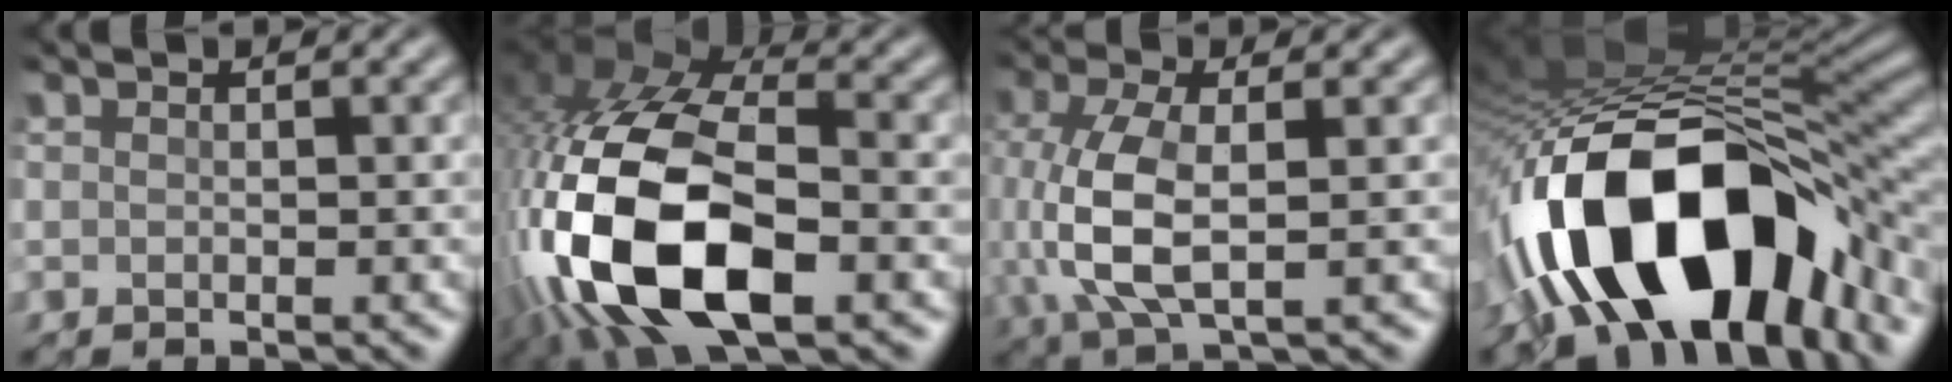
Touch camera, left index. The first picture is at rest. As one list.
[{"total": 16.8, "force": [-5.5, 8.4, 13.4], "torque": [-0.286, -0.010, -0.101]}, {"total": 6.6, "force": [-0.2, 2.8, 6.0], "torque": [-0.152, 0.003, 0.001]}, {"total": 16.9, "force": [-7.8, 7.8, 12.8], "torque": [-0.220, 0.012, -0.125]}]